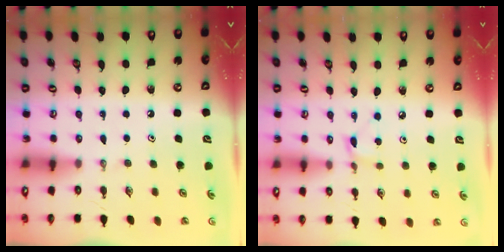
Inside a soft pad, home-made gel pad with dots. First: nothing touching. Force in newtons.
{"total": 2.1, "press": 2.1, "slide": 0.3}